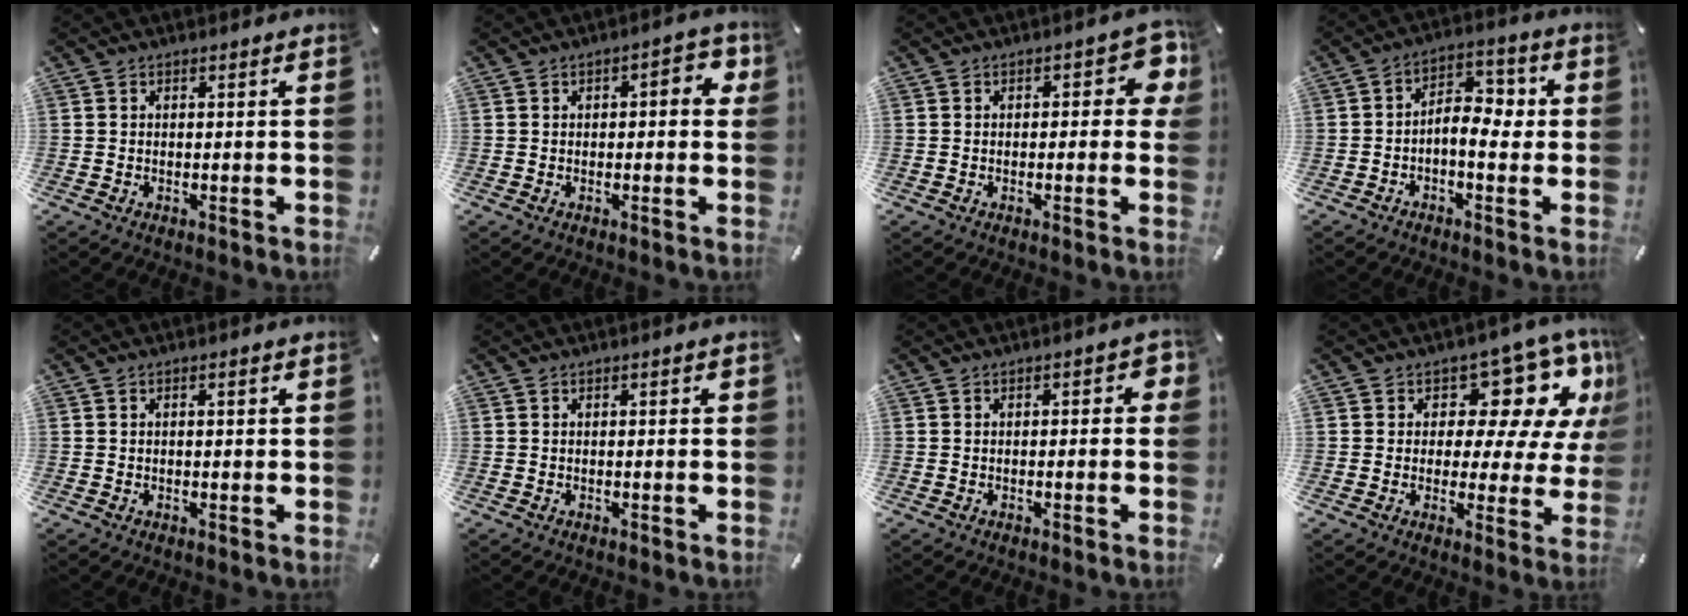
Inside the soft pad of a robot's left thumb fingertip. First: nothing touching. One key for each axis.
{"total": 4.7, "fx": 0.5, "fy": 2.6, "fz": 3.9, "tx": -0.043, "ty": 0.001, "tz": -0.001}
{"total": 6.1, "fx": 1.0, "fy": 3.2, "fz": 5.1, "tx": -0.057, "ty": 0.000, "tz": 0.011}
{"total": 7.3, "fx": -1.7, "fy": 4.4, "fz": 5.6, "tx": -0.076, "ty": 0.006, "tz": -0.034}
{"total": 1.1, "fx": 0.1, "fy": 0.4, "fz": 1.1, "tx": -0.020, "ty": 0.003, "tz": 0.000}
{"total": 0.6, "fx": 0.0, "fy": 0.2, "fz": 0.6, "tx": -0.010, "ty": 0.002, "tz": -0.002}
{"total": 2.3, "fx": -0.4, "fy": 1.2, "fz": 1.9, "tx": -0.025, "ty": 0.005, "tz": -0.009}
{"total": 13.4, "fx": 7.2, "fy": 7.5, "fz": 8.4, "tx": -0.106, "ty": -0.063, "tz": 0.121}